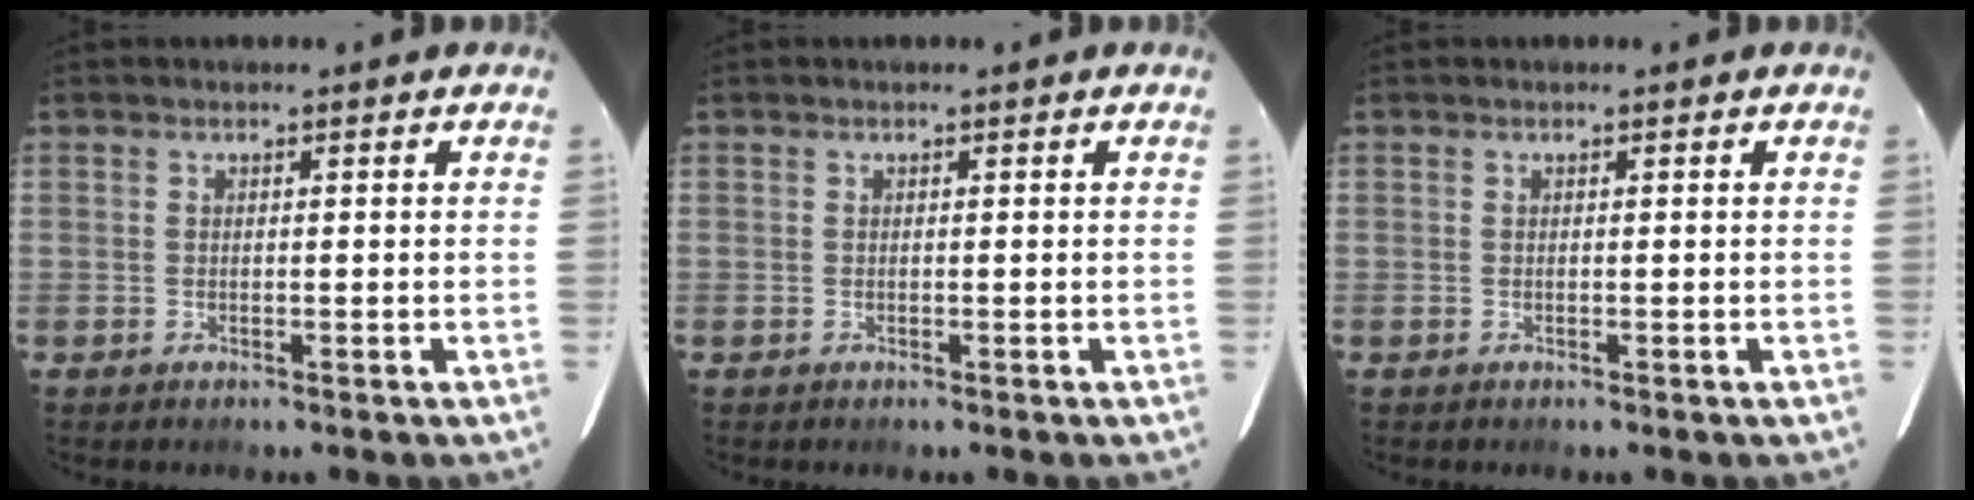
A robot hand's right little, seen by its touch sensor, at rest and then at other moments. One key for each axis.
{"total": 0.0}
{"total": 0.0}